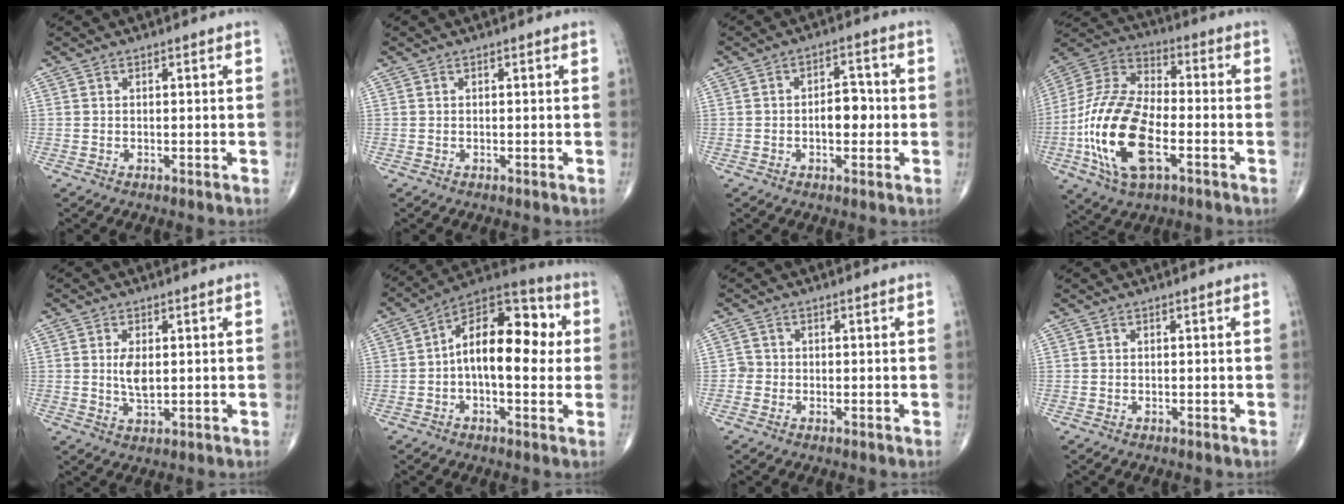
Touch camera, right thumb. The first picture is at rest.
{"total": 0.0}
{"total": 5.5, "force": [-0.7, 3.2, 4.4], "torque": [-0.051, 0.015, -0.015]}
{"total": 20.9, "force": [-6.1, 10.0, 17.3], "torque": [-0.359, 0.019, -0.112]}
{"total": 4.2, "force": [0.6, 2.1, 3.6], "torque": [-0.068, -0.010, 0.014]}
{"total": 17.4, "force": [1.1, 9.1, 14.8], "torque": [-0.200, 0.040, 0.008]}
{"total": 1.4, "force": [-0.4, 1.4, 0.0], "torque": [0.011, 0.007, -0.012]}
{"total": 0.0}